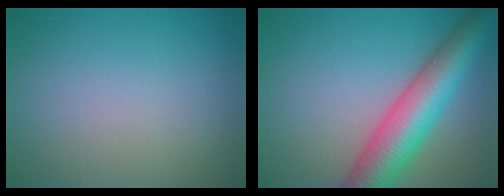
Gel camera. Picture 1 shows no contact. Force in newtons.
{"total": 8.5, "press": 8.5, "slide": 0.2}